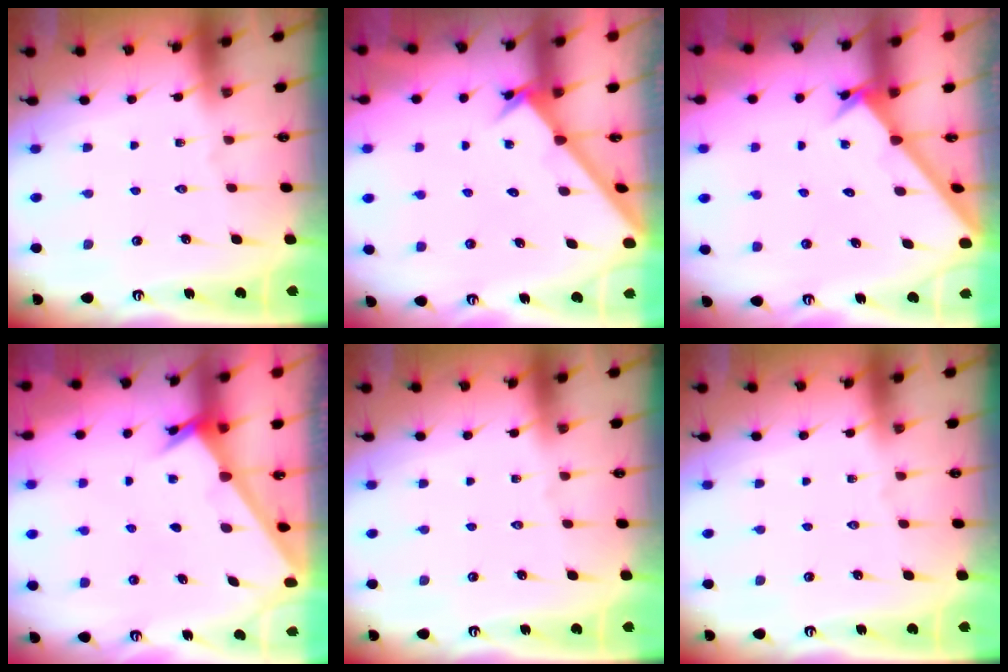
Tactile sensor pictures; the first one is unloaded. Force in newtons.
{"total": 2.1, "press": 2.1, "slide": 0.2}
{"total": 1.9, "press": 1.9, "slide": 0.2}
{"total": 2.3, "press": 2.3, "slide": 0.2}
{"total": 0.0}
{"total": 0.0}